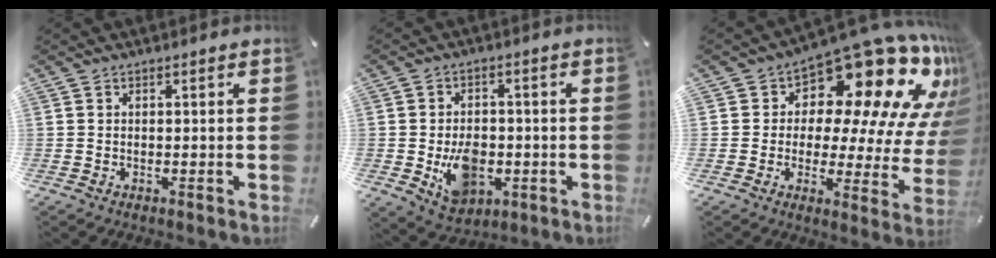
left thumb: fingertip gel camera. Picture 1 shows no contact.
{"total": 10.4, "force": [-2.1, 7.8, 6.5], "torque": [-0.099, 0.004, -0.032]}
{"total": 19.7, "force": [11.9, 8.6, 13.0], "torque": [-0.175, -0.110, 0.192]}